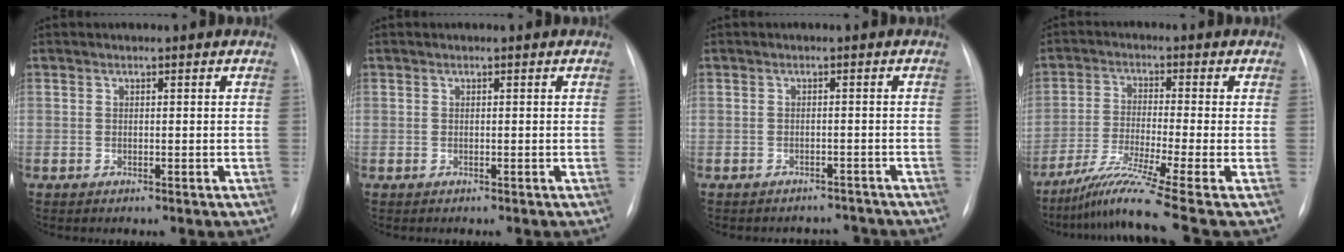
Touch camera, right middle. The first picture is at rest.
{"total": 0.0}
{"total": 5.5, "force": [-5.2, 1.9, -0.1], "torque": [0.008, 0.012, -0.057]}
{"total": 10.6, "force": [-7.5, -2.6, 7.0], "torque": [-0.136, -0.030, -0.132]}